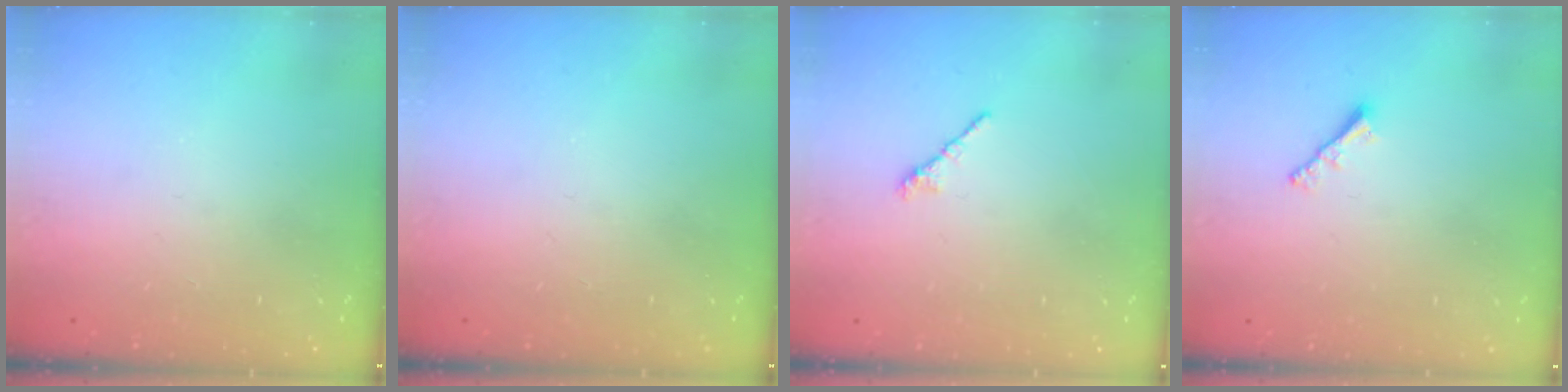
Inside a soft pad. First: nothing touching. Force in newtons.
{"total": 0.0}
{"total": 2.4, "press": 2.3, "slide": 0.7}
{"total": 2.0, "press": 2.0, "slide": 0.5}